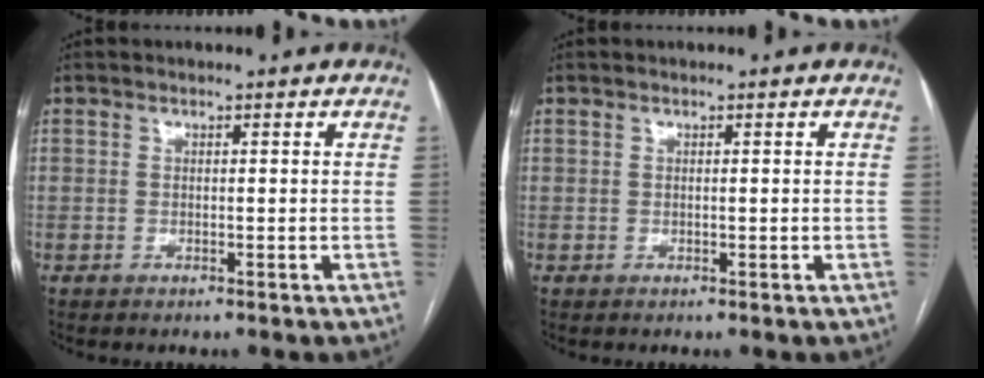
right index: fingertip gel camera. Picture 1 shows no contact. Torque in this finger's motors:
{"motor_torque": [0.02, 0.00, 0.00, 0.00]}